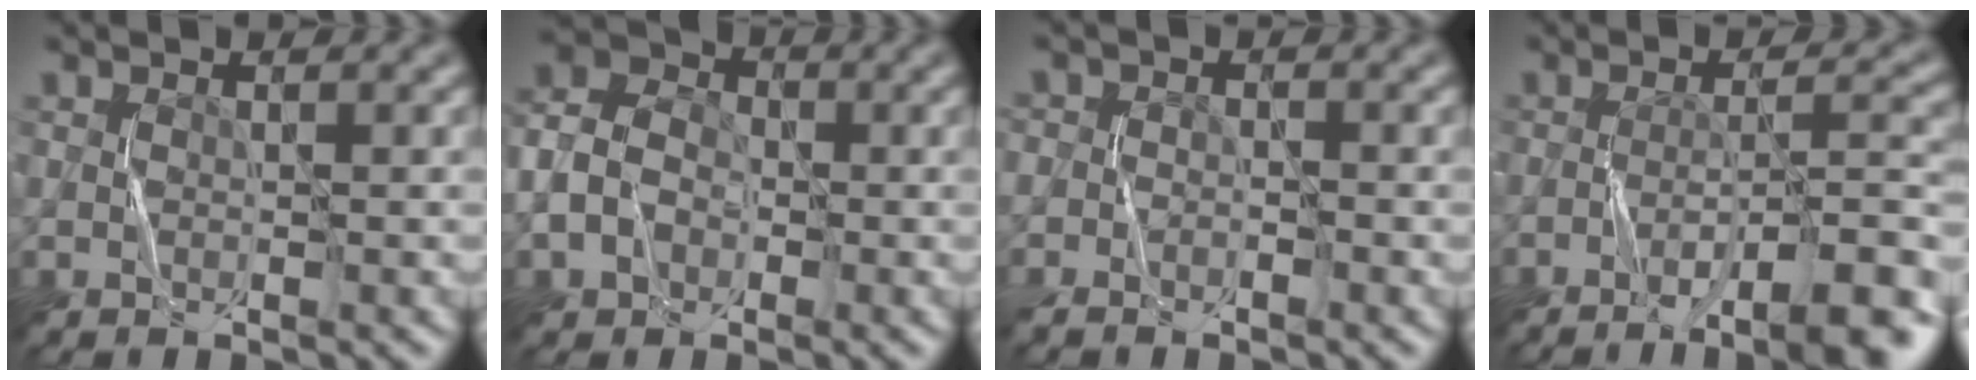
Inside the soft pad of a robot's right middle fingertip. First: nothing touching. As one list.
[{"total": 5.1, "force": [-1.3, 4.1, 2.6], "torque": [-0.054, 0.001, -0.032]}, {"total": 2.7, "force": [-1.2, 2.2, 1.0], "torque": [0.000, 0.014, -0.046]}, {"total": 7.6, "force": [-4.9, 1.1, 5.7], "torque": [-0.071, 0.008, -0.077]}]